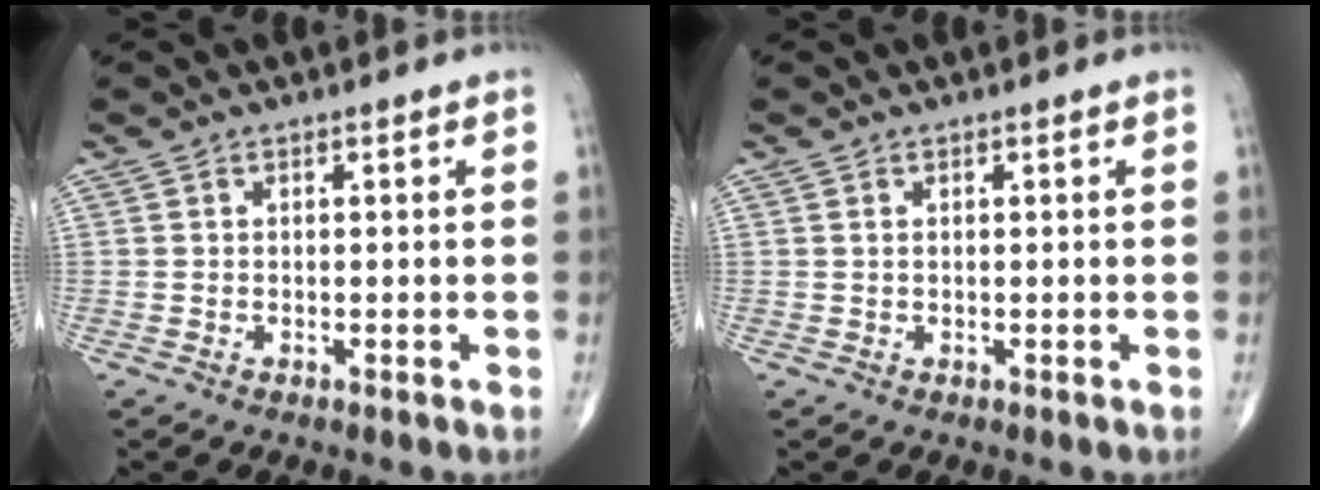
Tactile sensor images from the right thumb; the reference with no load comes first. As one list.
[{"total": 0.0}]